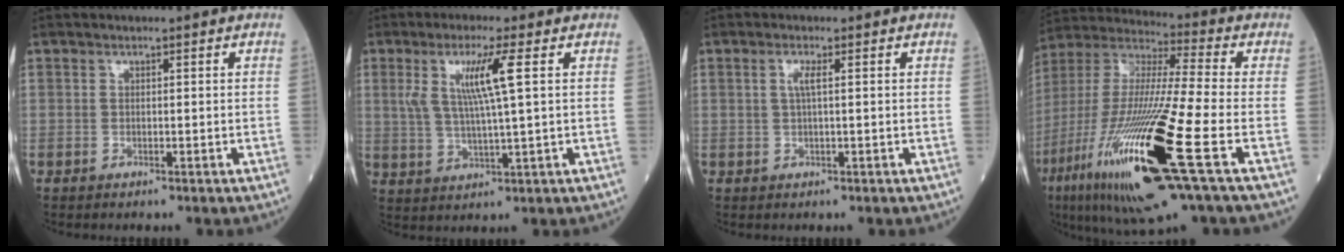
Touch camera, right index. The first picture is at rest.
{"total": 7.5, "force": [2.3, -0.3, 7.1], "torque": [-0.145, 0.002, 0.048]}
{"total": 1.7, "force": [0.4, -0.1, 1.7], "torque": [-0.039, 0.001, 0.006]}
{"total": 25.5, "force": [-9.4, 1.8, 23.7], "torque": [-0.493, -0.053, -0.174]}